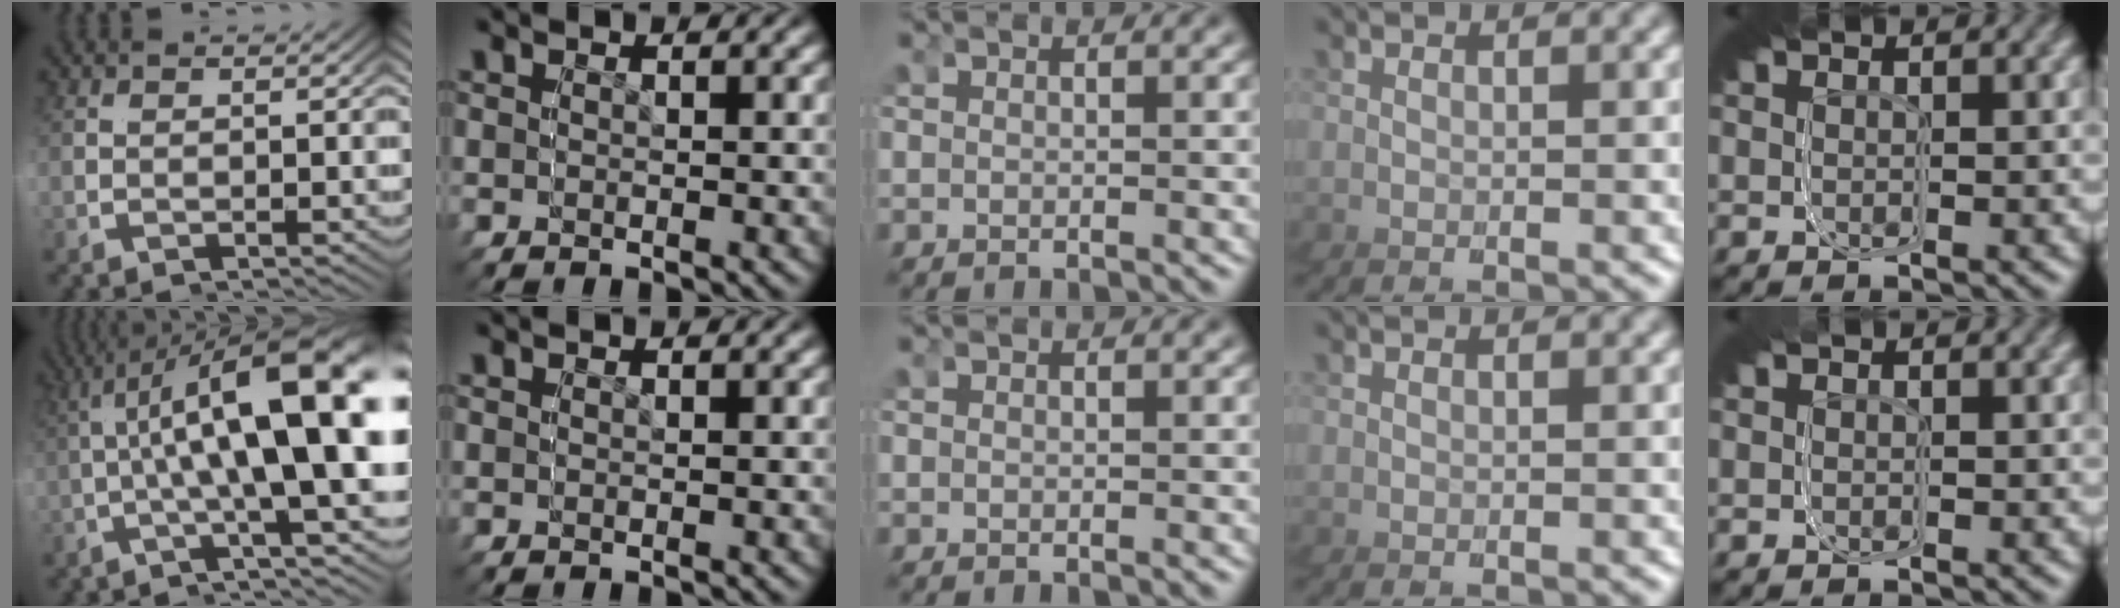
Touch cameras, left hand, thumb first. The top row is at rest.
{"thumb": {"total": 14.3, "force": [0.9, 2.6, 14.1], "torque": [-0.180, 0.051, -0.017]}, "little": {"total": 0.9, "force": [-0.4, -0.4, -0.7], "torque": [0.013, -0.002, -0.003]}}